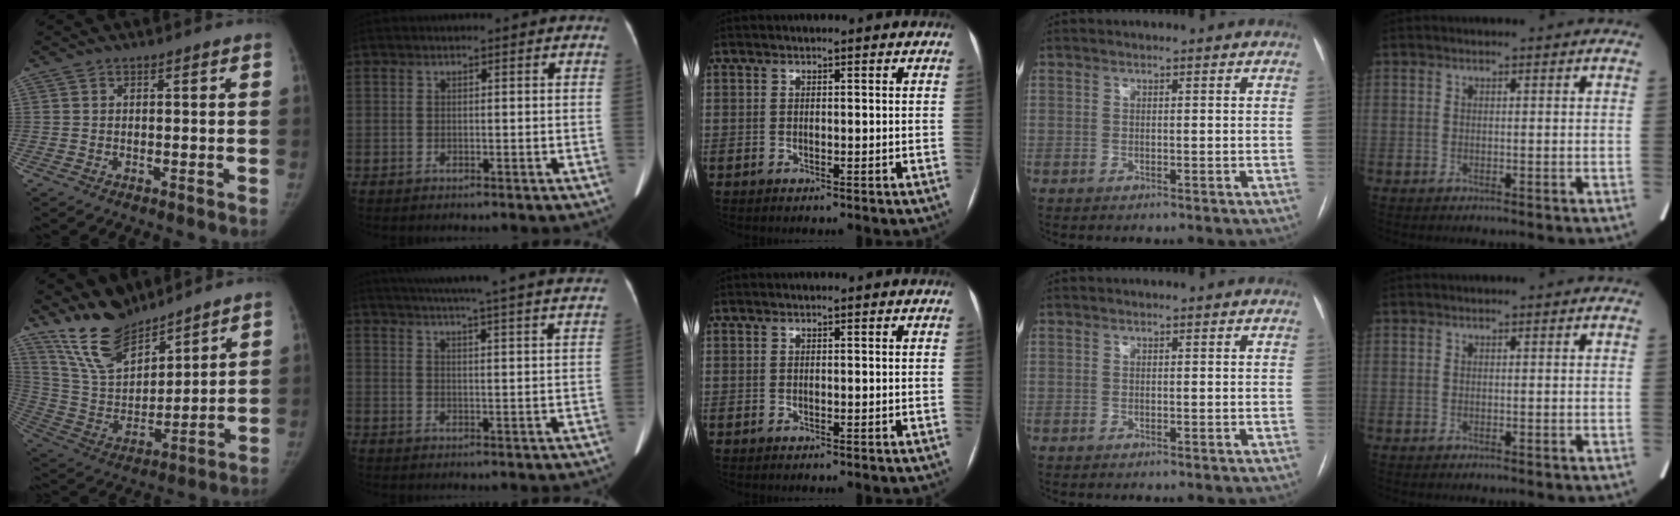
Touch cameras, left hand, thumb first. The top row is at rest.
{"thumb": {"total": 14.2, "force": [12.1, 5.4, 5.2], "torque": [-0.069, -0.068, 0.243]}, "index": {"total": 30.4, "force": [27.8, 0.7, 12.3], "torque": [-0.201, -0.047, 0.336]}}